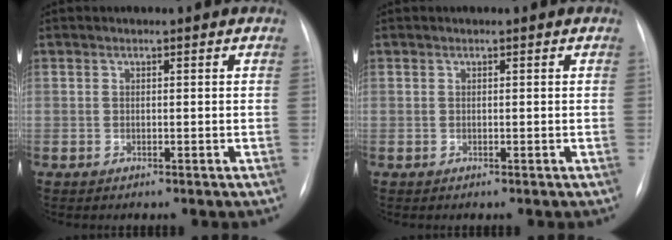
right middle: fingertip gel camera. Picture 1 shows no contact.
{"total": 0.0}